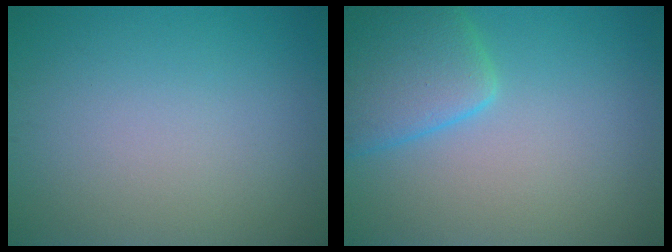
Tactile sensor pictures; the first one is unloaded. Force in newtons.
{"total": 5.3, "press": 5.3, "slide": 0.4}